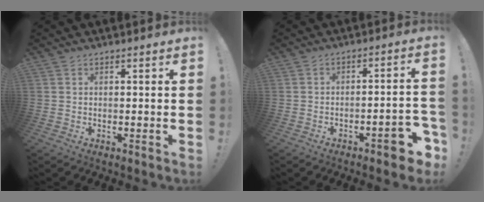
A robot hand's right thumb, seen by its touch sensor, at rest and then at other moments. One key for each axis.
{"total": 7.2, "fx": -4.6, "fy": 2.0, "fz": 5.1, "tx": -0.060, "ty": 0.029, "tz": -0.074}